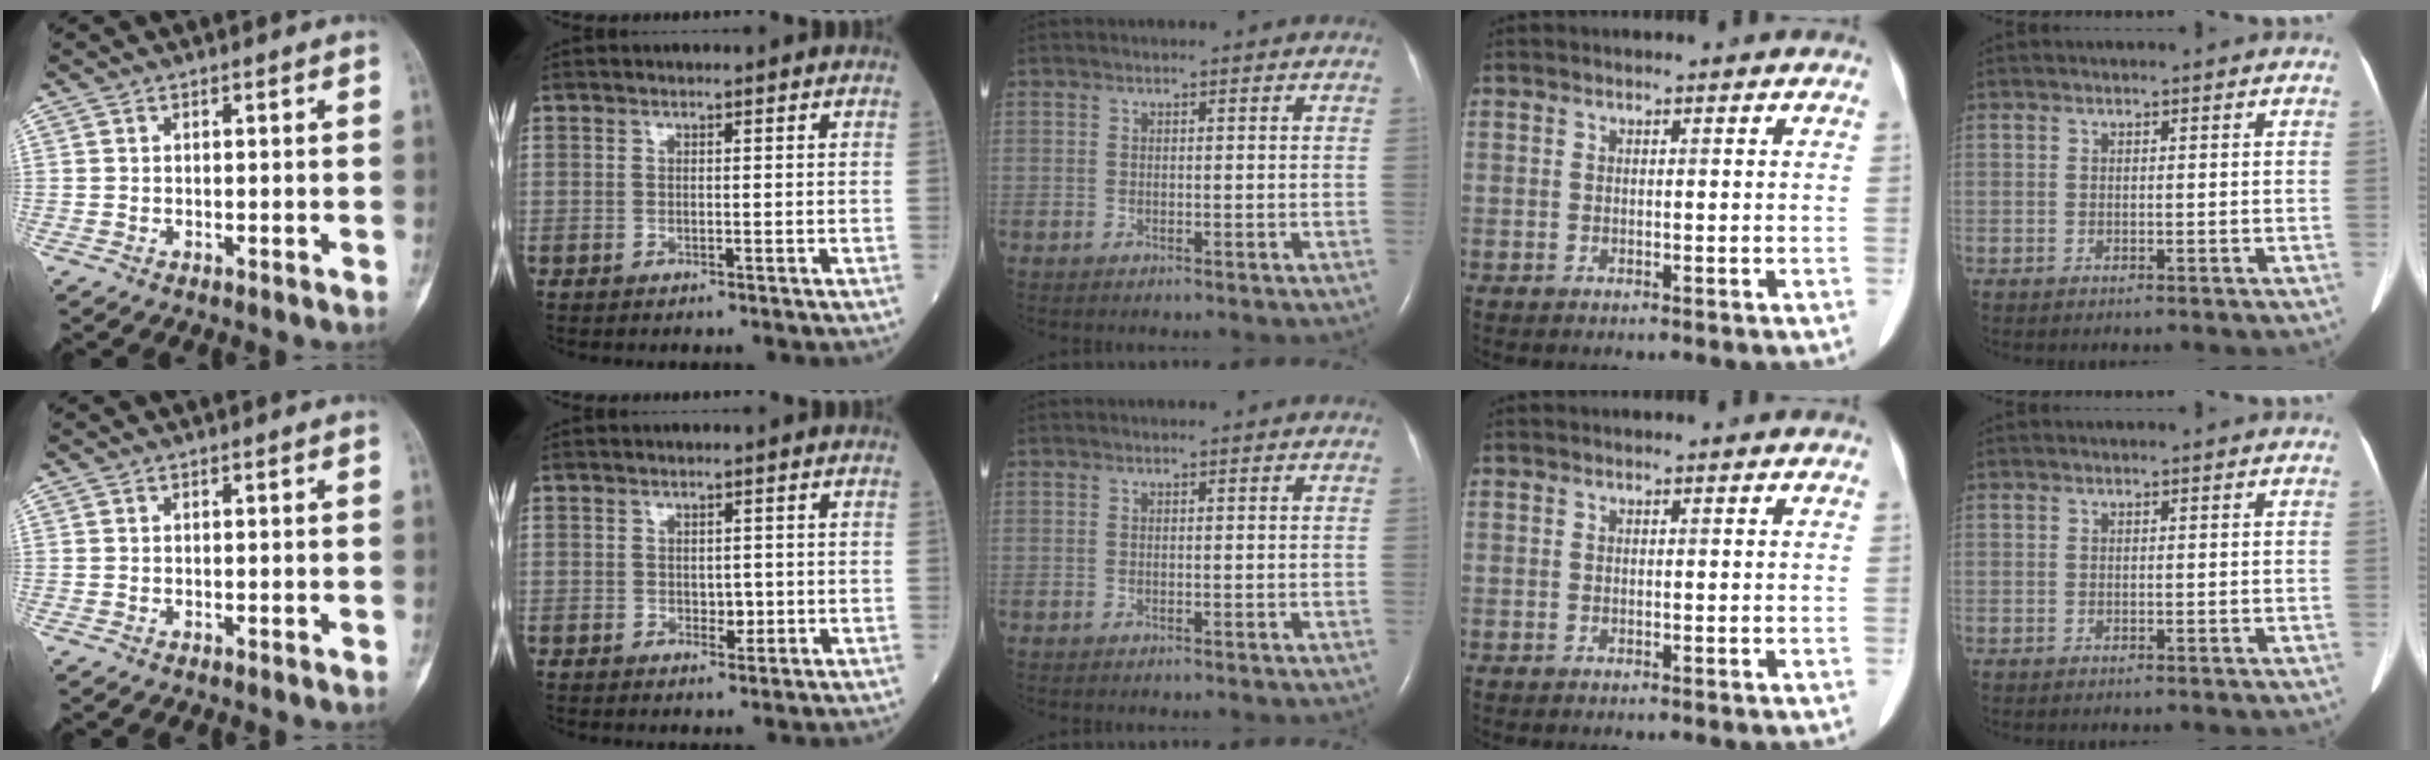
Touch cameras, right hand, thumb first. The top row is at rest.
{"index": {"total": 1.6, "force": [-0.2, 1.0, 1.2], "torque": [-0.014, 0.000, 0.000]}}